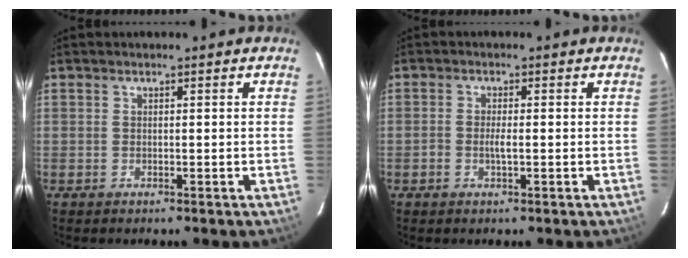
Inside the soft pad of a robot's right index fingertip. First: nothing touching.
{"total": 1.9, "force": [-0.5, 0.5, 1.7], "torque": [-0.038, 0.001, -0.011]}